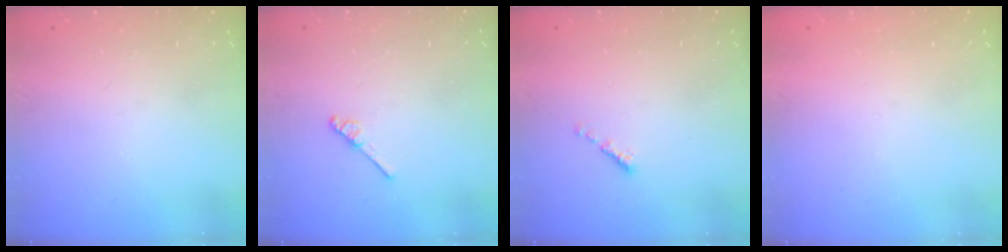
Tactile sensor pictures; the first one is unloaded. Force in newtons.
{"total": 3.0, "press": 2.9, "slide": 0.5}
{"total": 0.0}
{"total": 0.8, "press": 0.7, "slide": 0.3}